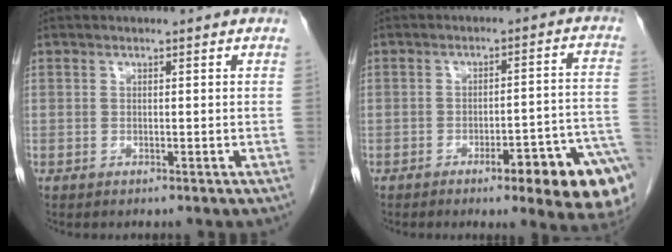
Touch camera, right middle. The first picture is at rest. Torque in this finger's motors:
{"motor_torque": [1.10, -1.03, 0.31, 0.09]}